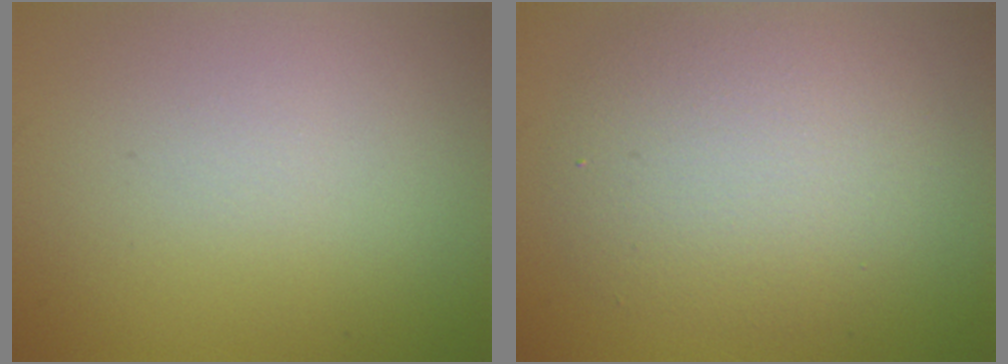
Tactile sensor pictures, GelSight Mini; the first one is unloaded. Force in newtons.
{"total": 5.2, "press": 5.2, "slide": 0.1}